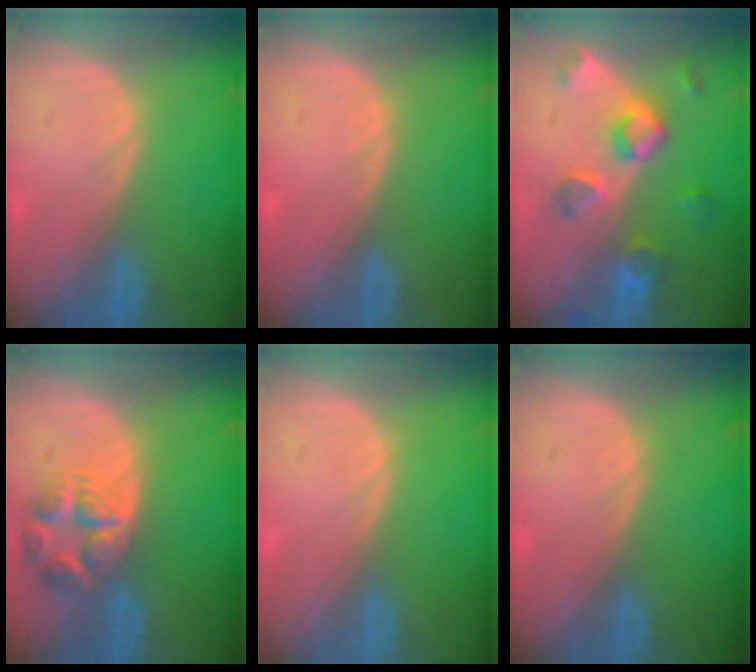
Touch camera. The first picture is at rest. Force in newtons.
{"total": 0.5, "press": 0.0, "slide": 0.5}
{"total": 7.7, "press": 7.0, "slide": 3.3}
{"total": 7.7, "press": 6.9, "slide": 3.4}
{"total": 0.0}
{"total": 0.0}